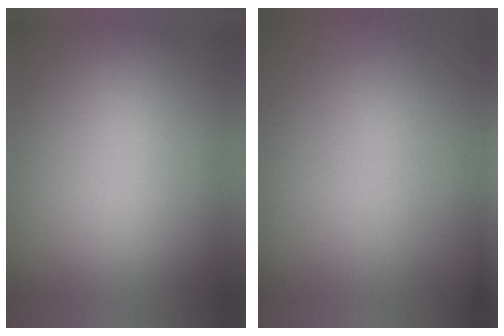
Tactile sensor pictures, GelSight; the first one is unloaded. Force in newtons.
{"total": 5.0}